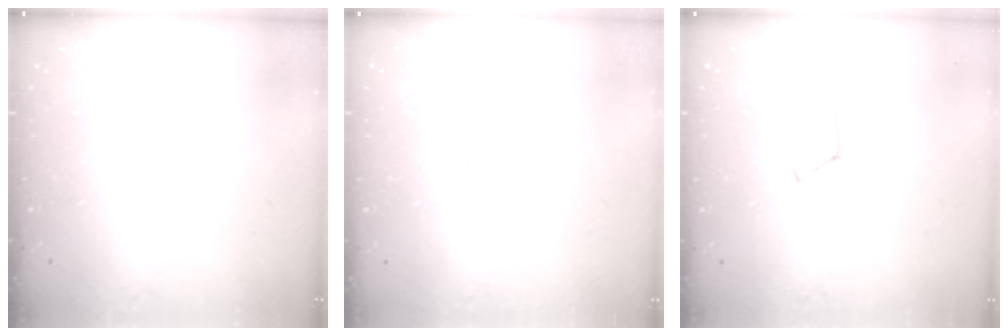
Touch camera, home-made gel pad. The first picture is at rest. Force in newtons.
{"total": 6.3, "press": 6.3, "slide": 0.7}
{"total": 3.8, "press": 3.8, "slide": 0.2}